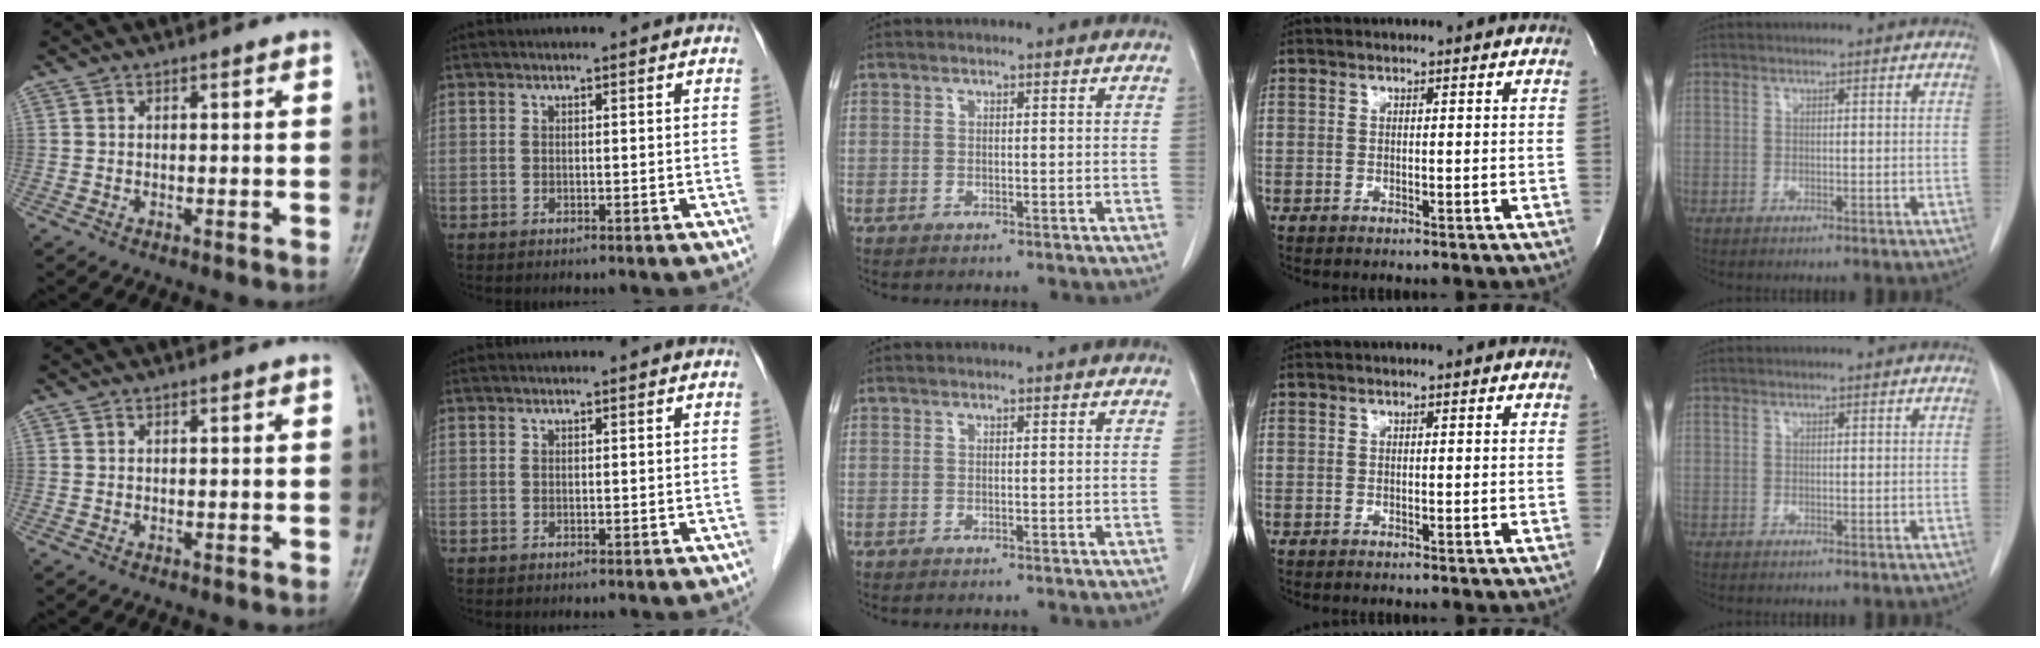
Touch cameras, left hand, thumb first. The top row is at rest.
{}